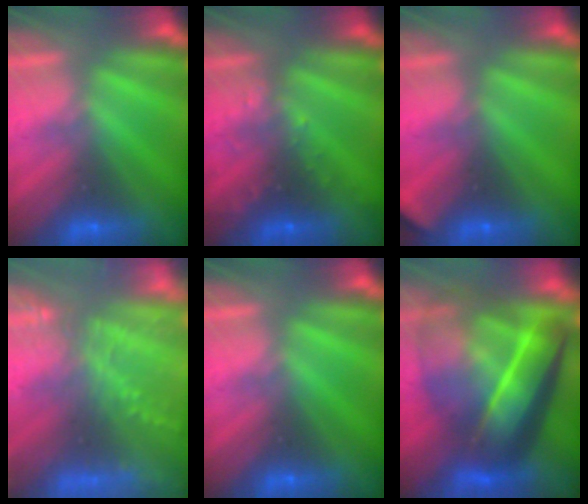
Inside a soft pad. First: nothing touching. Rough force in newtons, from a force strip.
{"total": 3.3}
{"total": 2.1}
{"total": 7.3}
{"total": 0.0}
{"total": 7.6}